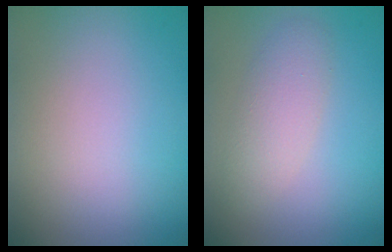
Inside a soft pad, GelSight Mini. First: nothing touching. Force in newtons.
{"total": 2.8, "press": 2.7, "slide": 0.3}